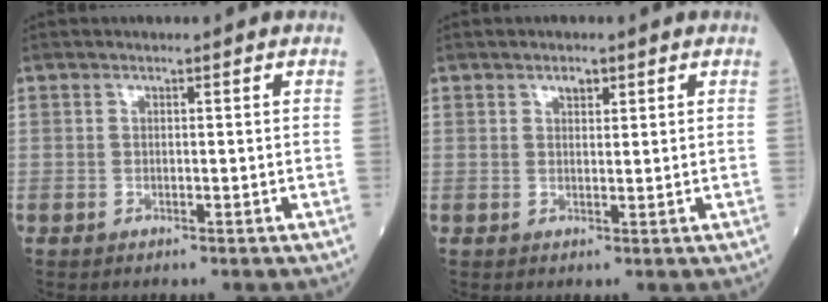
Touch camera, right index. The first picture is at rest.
{"total": 1.7, "force": [1.1, 0.8, 1.0], "torque": [-0.016, -0.001, 0.018]}